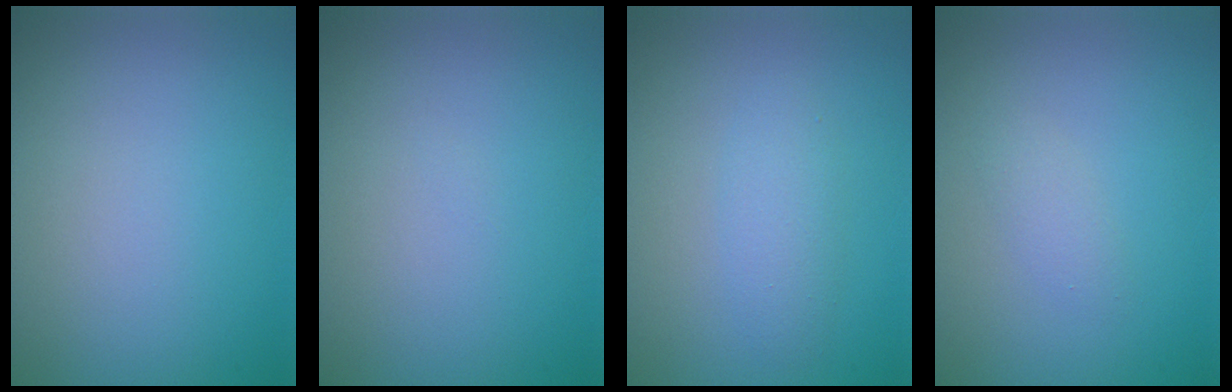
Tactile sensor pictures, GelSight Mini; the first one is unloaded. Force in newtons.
{"total": 0.0}
{"total": 1.9, "press": 1.9, "slide": 0.0}
{"total": 1.0, "press": 1.0, "slide": 0.1}